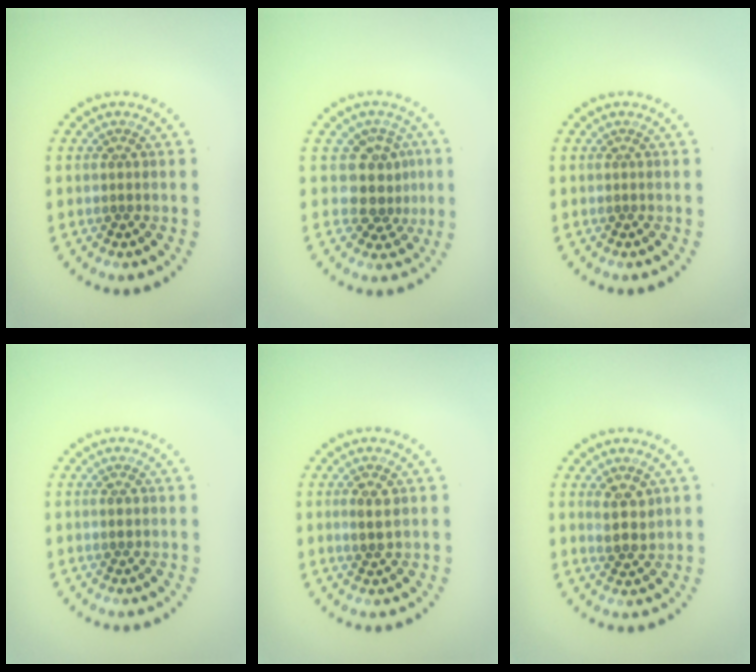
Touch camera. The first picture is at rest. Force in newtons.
{"total": 3.4, "press": 2.5, "slide": 2.3}
{"total": 0.0}
{"total": 1.0, "press": 1.0, "slide": 0.2}
{"total": 1.9, "press": 1.9, "slide": 0.3}
{"total": 2.2, "press": 2.0, "slide": 1.0}